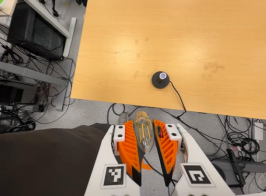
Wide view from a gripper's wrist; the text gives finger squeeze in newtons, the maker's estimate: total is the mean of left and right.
{"total": 14.1, "left": 15.7, "right": 12.4}